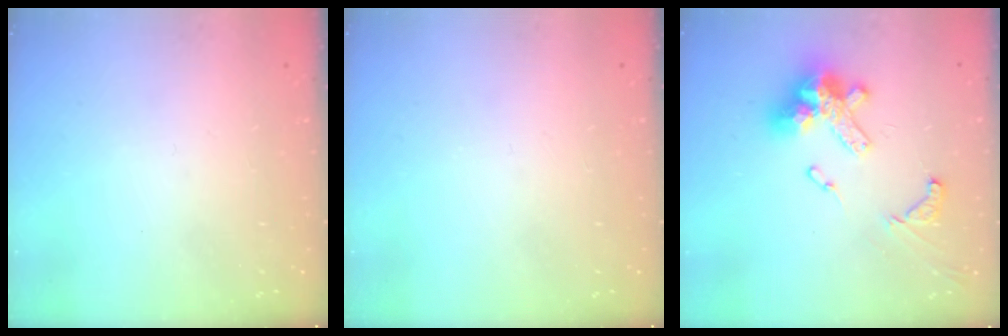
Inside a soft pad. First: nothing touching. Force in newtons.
{"total": 0.0}
{"total": 15.9, "press": 15.8, "slide": 2.0}